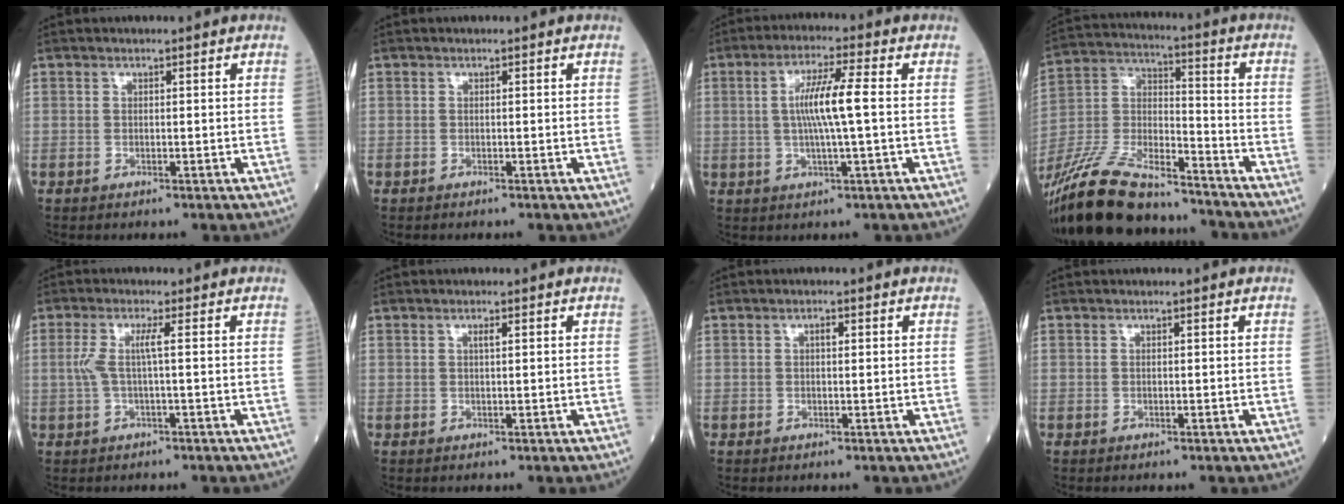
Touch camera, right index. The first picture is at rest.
{"total": 0.0}
{"total": 7.4, "force": [0.4, -0.1, 7.4], "torque": [-0.140, 0.003, 0.005]}
{"total": 22.9, "force": [-19.9, 5.1, 10.0], "torque": [-0.236, -0.020, -0.351]}
{"total": 3.2, "force": [0.1, -0.1, 3.2], "torque": [-0.077, 0.008, 0.003]}
{"total": 0.8, "force": [0.3, 0.0, 0.8], "torque": [-0.017, 0.002, 0.005]}
{"total": 0.9, "force": [0.2, 0.4, 0.8], "torque": [-0.014, 0.003, 0.002]}
{"total": 0.0}